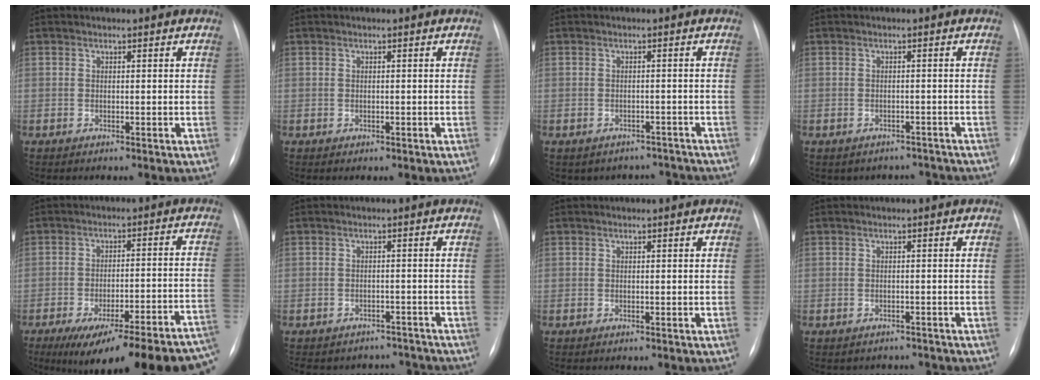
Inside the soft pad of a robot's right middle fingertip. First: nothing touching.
{"total": 0.0}
{"total": 6.4, "force": [-5.6, 3.2, -0.2], "torque": [0.015, 0.025, -0.057]}
{"total": 5.4, "force": [-4.7, 2.7, -0.1], "torque": [0.010, 0.021, -0.048]}
{"total": 25.0, "force": [-19.8, 3.5, 14.9], "torque": [-0.137, -0.007, -0.260]}
{"total": 7.8, "force": [-7.0, 3.5, -0.2], "torque": [0.009, 0.021, -0.078]}
{"total": 0.0}
{"total": 2.6, "force": [-2.3, 1.2, -0.2], "torque": [0.002, 0.009, -0.029]}